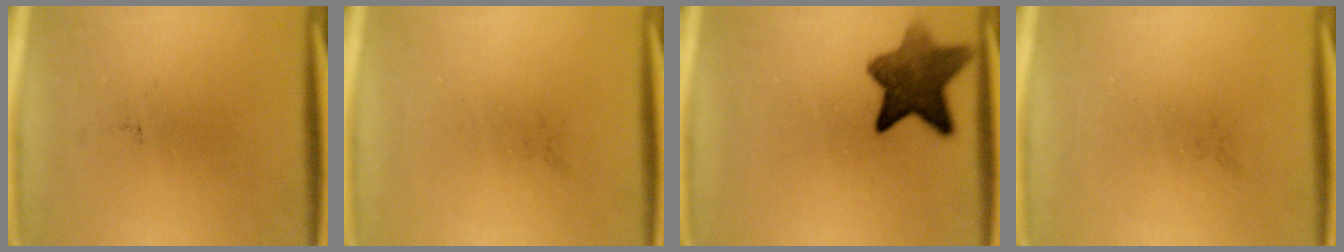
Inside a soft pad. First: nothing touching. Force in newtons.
{"total": 0.0}
{"total": 9.0}
{"total": 0.0}